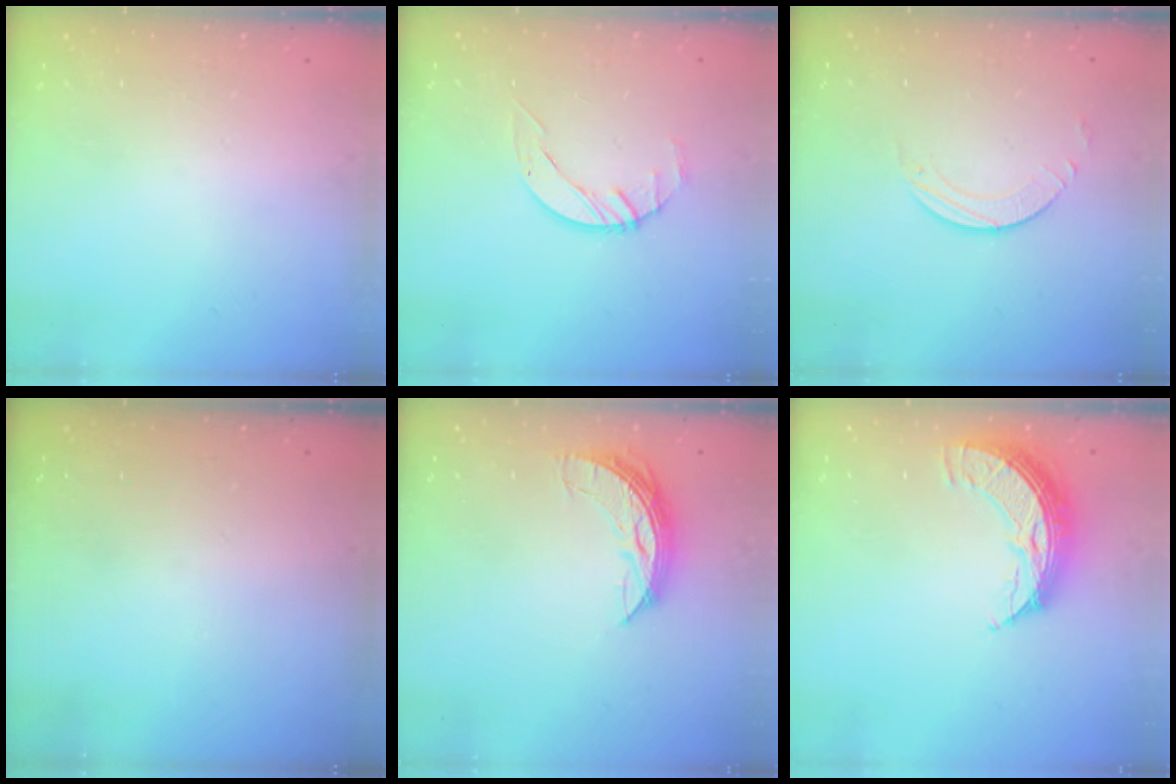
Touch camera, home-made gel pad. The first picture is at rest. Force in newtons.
{"total": 2.7, "press": 2.6, "slide": 0.4}
{"total": 2.2, "press": 2.2, "slide": 0.2}
{"total": 0.0}
{"total": 7.2, "press": 7.2, "slide": 0.3}
{"total": 10.1, "press": 10.0, "slide": 1.0}